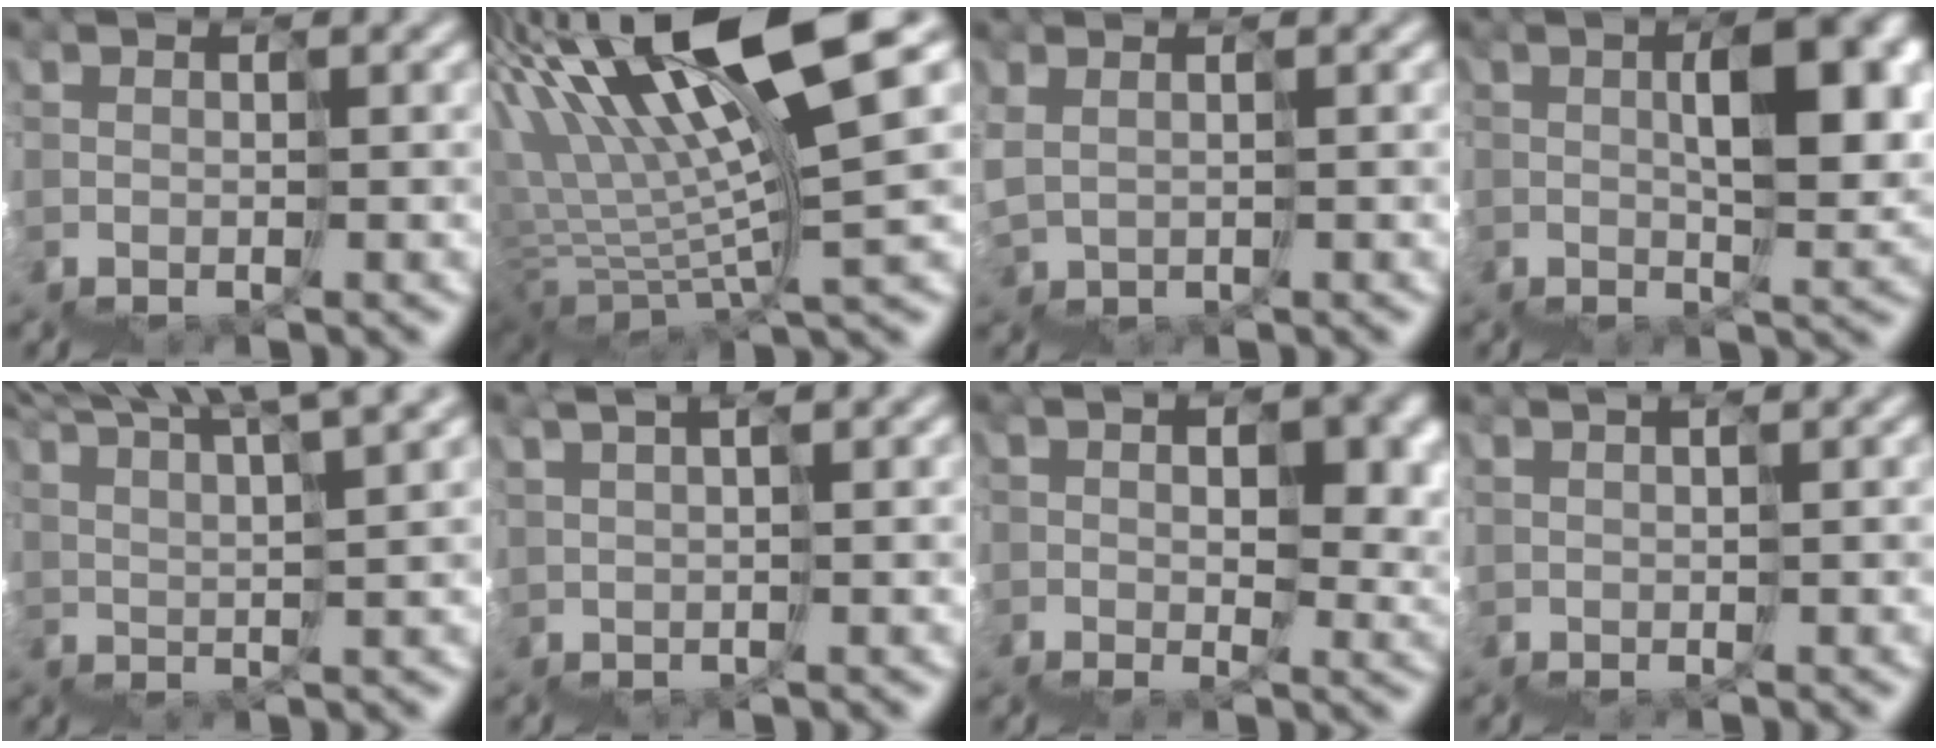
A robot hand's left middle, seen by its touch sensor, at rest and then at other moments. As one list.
[{"total": 9.1, "force": [5.4, 0.5, 7.3], "torque": [-0.132, 0.043, 0.090]}, {"total": 3.1, "force": [1.9, -1.1, -2.2], "torque": [0.039, 0.026, 0.038]}, {"total": 7.1, "force": [2.5, 2.8, 6.0], "torque": [-0.092, 0.027, 0.039]}, {"total": 10.5, "force": [9.2, 1.0, 4.9], "torque": [-0.078, 0.073, 0.125]}, {"total": 2.8, "force": [2.6, -0.8, -1.0], "torque": [0.010, 0.026, 0.045]}, {"total": 9.9, "force": [2.8, 6.0, 7.3], "torque": [-0.086, 0.022, 0.061]}, {"total": 1.0, "force": [0.9, -0.3, -0.2], "torque": [0.017, 0.011, 0.013]}]